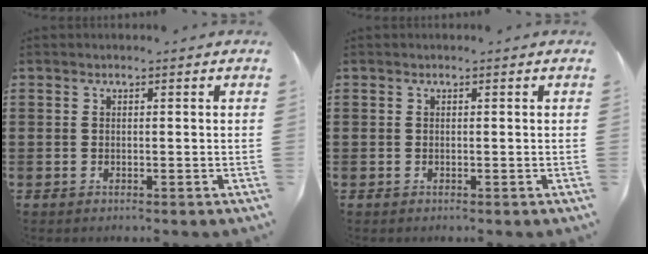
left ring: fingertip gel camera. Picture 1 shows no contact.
{"total": 0.0}